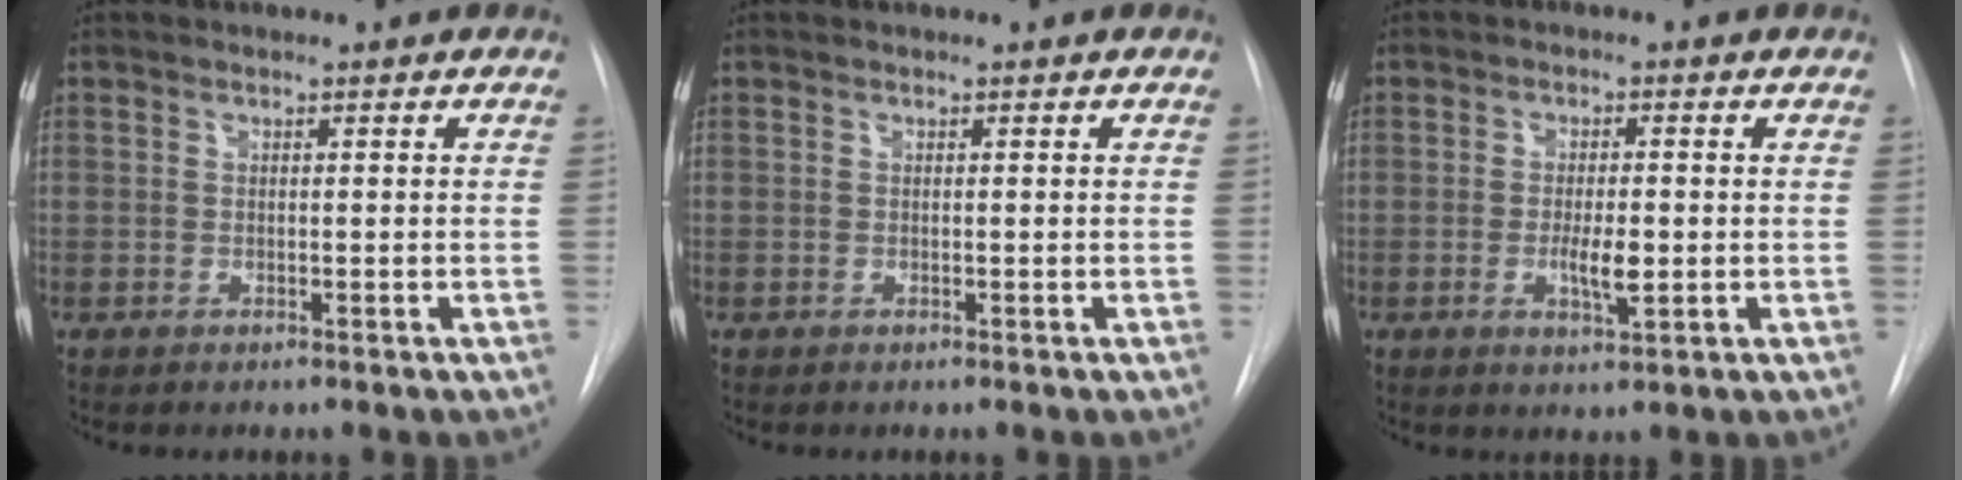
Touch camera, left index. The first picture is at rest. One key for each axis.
{"total": 0.0}
{"total": 4.3, "fx": -1.6, "fy": 1.0, "fz": 3.8, "tx": -0.070, "ty": -0.009, "tz": -0.019}